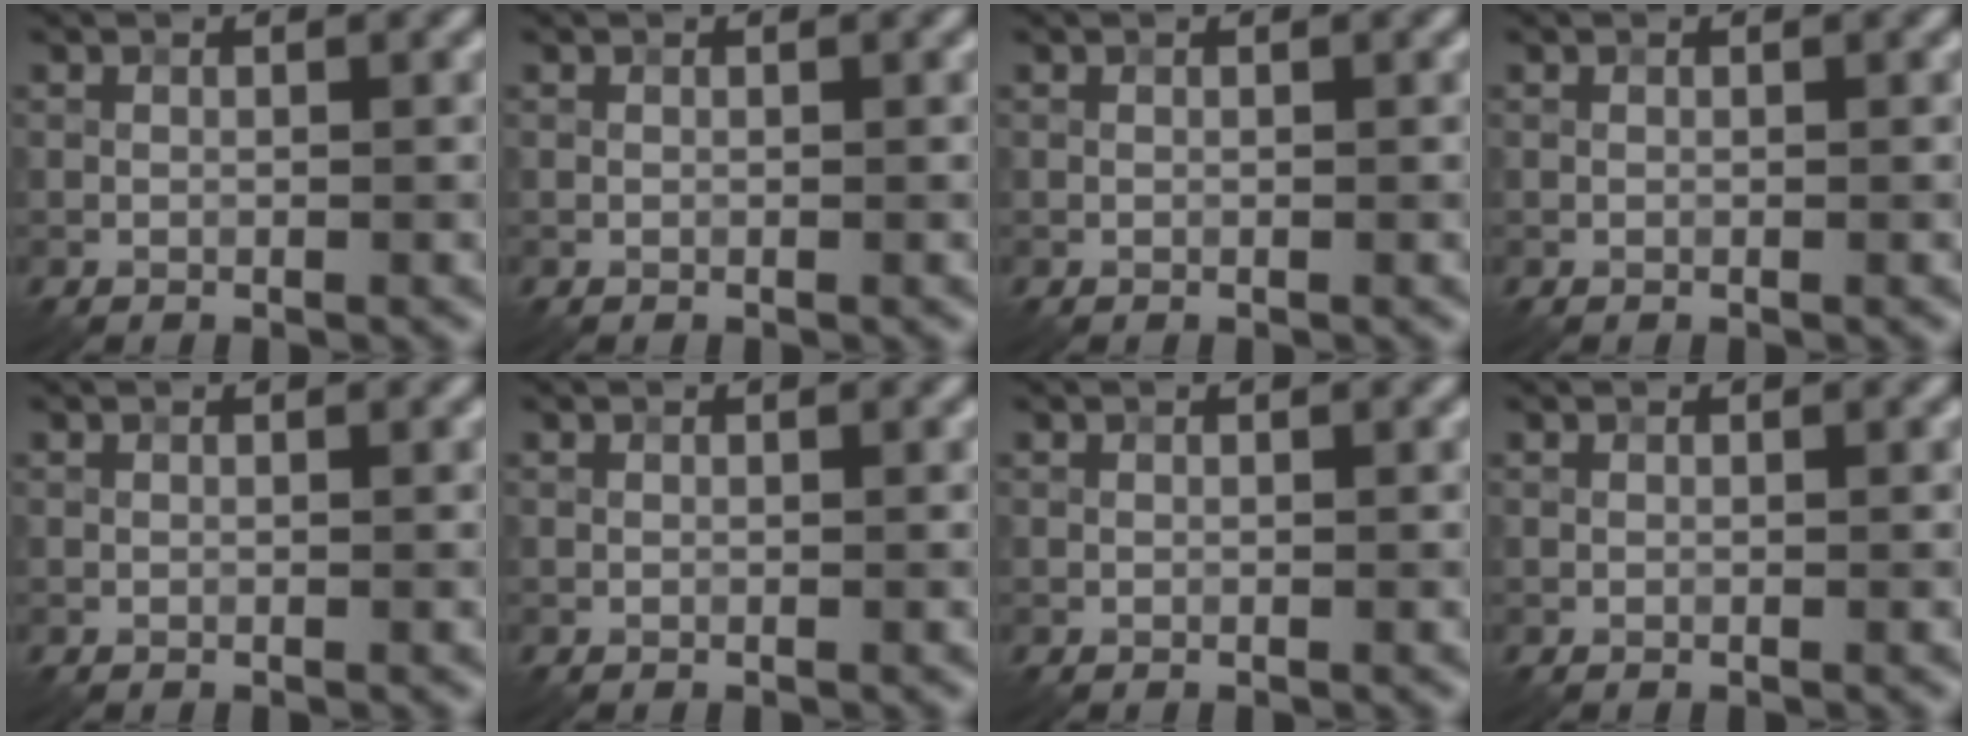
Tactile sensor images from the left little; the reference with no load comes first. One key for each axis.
{"total": 0.0}
{"total": 0.0}
{"total": 0.0}
{"total": 0.0}
{"total": 0.0}
{"total": 0.0}
{"total": 0.0}